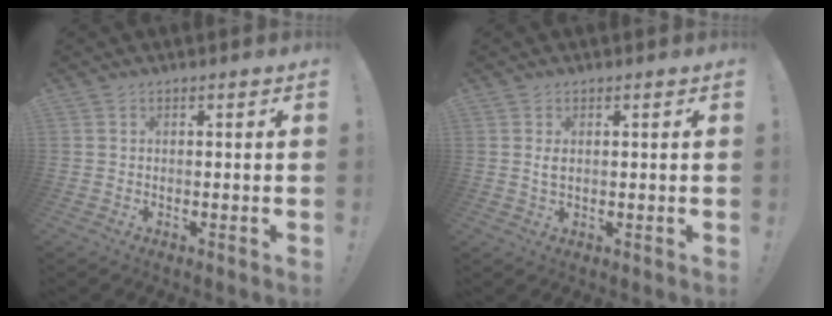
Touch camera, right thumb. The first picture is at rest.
{"total": 1.9, "force": [0.3, 1.0, 1.6], "torque": [-0.024, -0.002, 0.003]}